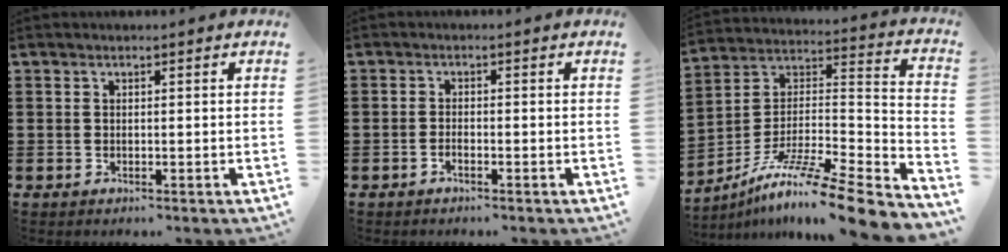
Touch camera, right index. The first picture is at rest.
{"total": 1.1, "force": [-0.9, 0.1, 0.7], "torque": [-0.016, -0.007, -0.015]}
{"total": 10.8, "force": [-8.5, 0.4, 6.7], "torque": [-0.114, -0.001, -0.161]}